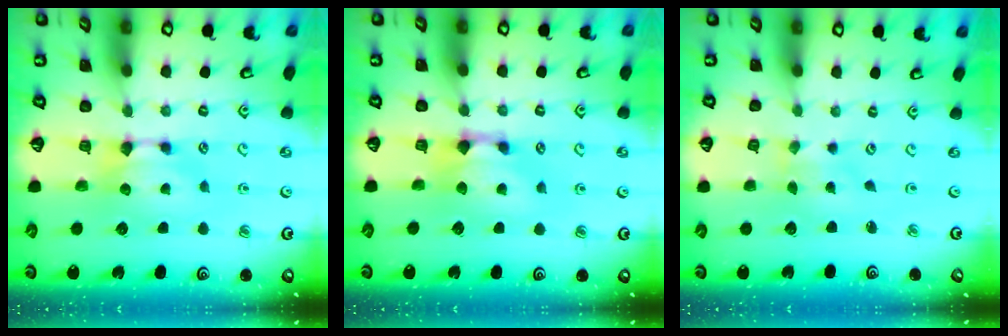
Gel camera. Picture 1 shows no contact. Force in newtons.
{"total": 1.1, "press": 0.1, "slide": 1.1}
{"total": 3.5, "press": 3.3, "slide": 0.9}